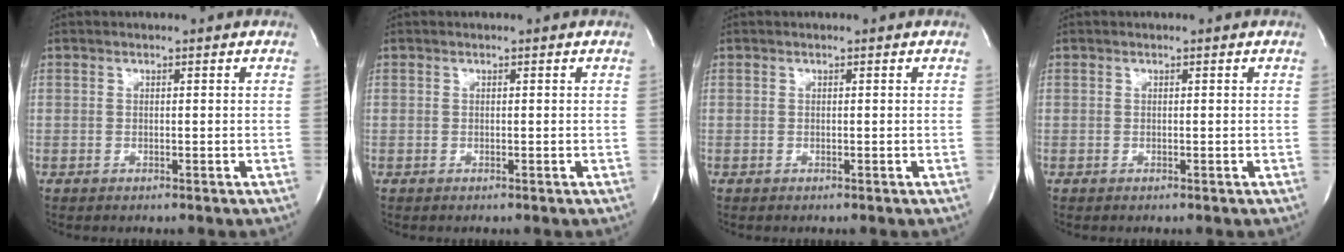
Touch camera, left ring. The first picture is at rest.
{"total": 0.0}
{"total": 0.0}
{"total": 0.0}